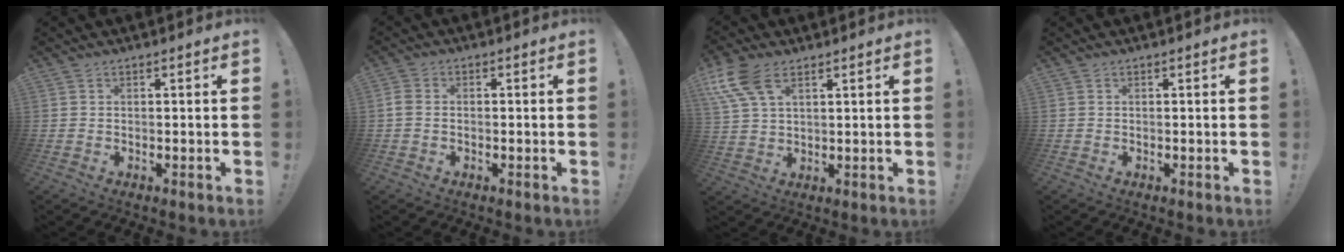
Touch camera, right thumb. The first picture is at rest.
{"total": 2.4, "force": [-0.2, 1.8, 1.6], "torque": [-0.038, 0.011, 0.000]}
{"total": 10.9, "force": [5.6, 5.6, 7.5], "torque": [-0.164, -0.016, 0.108]}
{"total": 0.0}